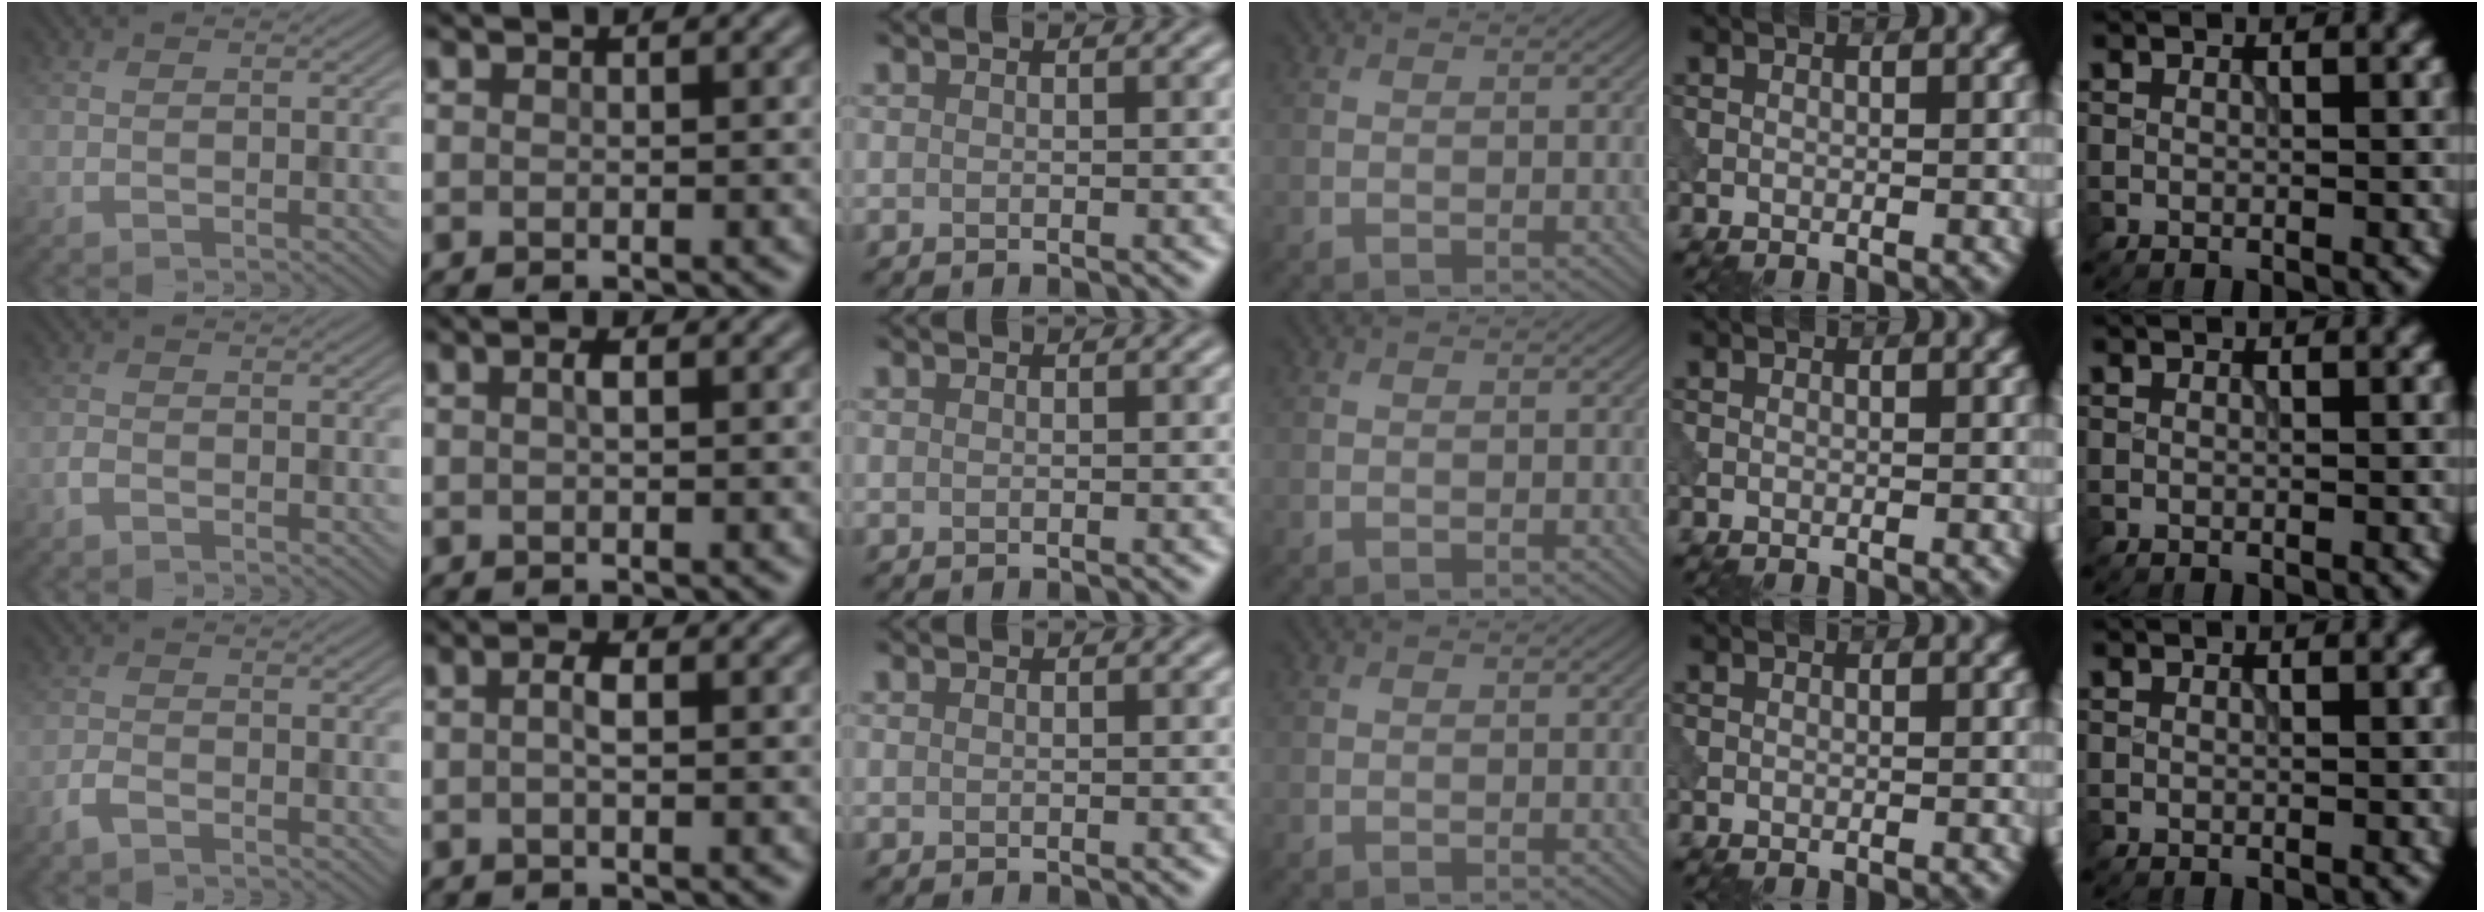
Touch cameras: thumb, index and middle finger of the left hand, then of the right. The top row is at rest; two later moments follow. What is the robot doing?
{"motion": "dispense", "object": "pipette"}